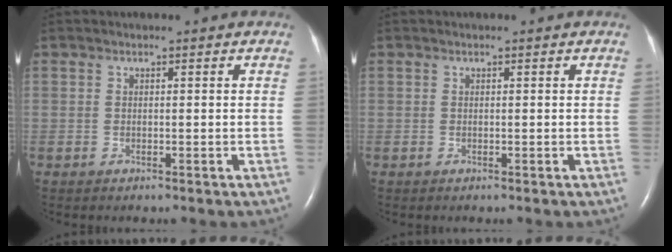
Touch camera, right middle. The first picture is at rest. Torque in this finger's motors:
{"motor_torque": [0.08, -0.17, 0.05, -0.01]}